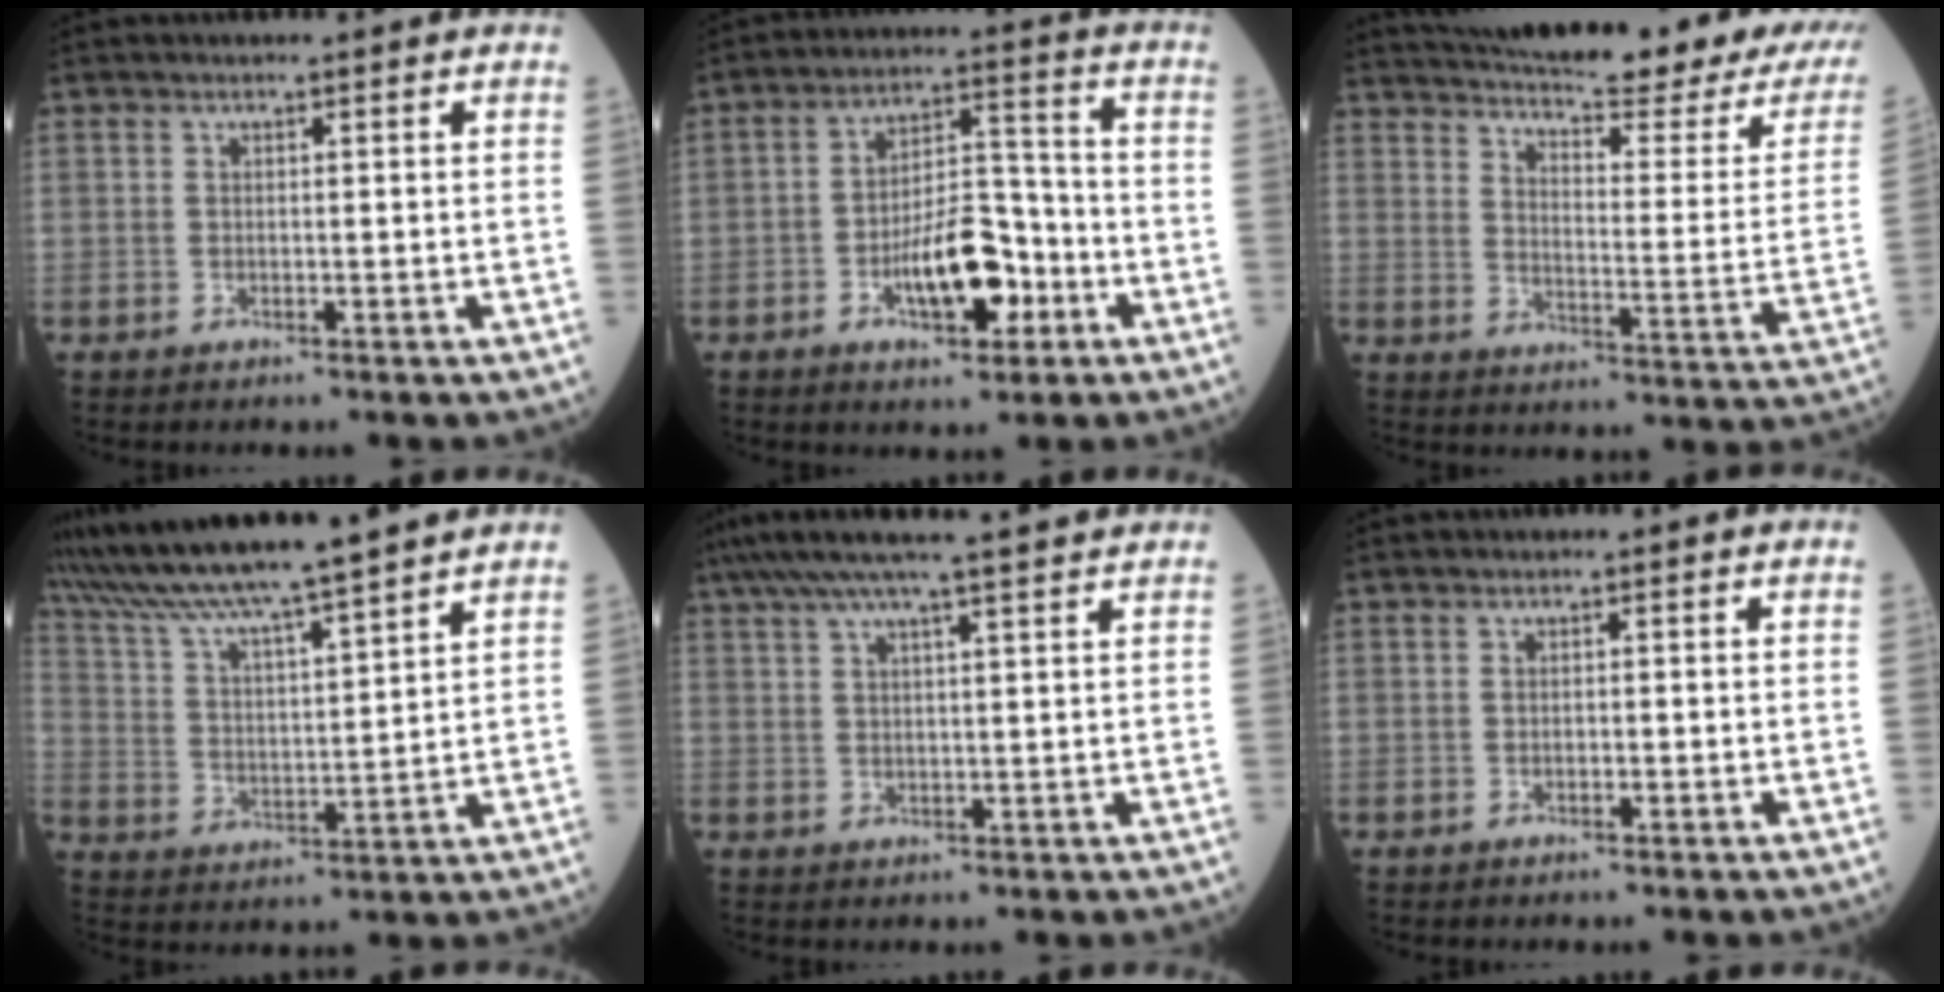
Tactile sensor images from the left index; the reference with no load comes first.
{"total": 10.2, "force": [-4.3, 4.1, 8.3], "torque": [-0.149, 0.011, -0.070]}
{"total": 28.2, "force": [24.0, 3.2, 14.5], "torque": [-0.223, -0.065, 0.297]}
{"total": 16.4, "force": [14.5, -1.2, 7.4], "torque": [-0.139, 0.002, 0.238]}
{"total": 11.4, "force": [9.5, 0.0, 6.3], "torque": [-0.110, 0.032, 0.134]}
{"total": 0.6, "force": [-0.5, 0.2, 0.3], "torque": [-0.007, -0.003, -0.008]}